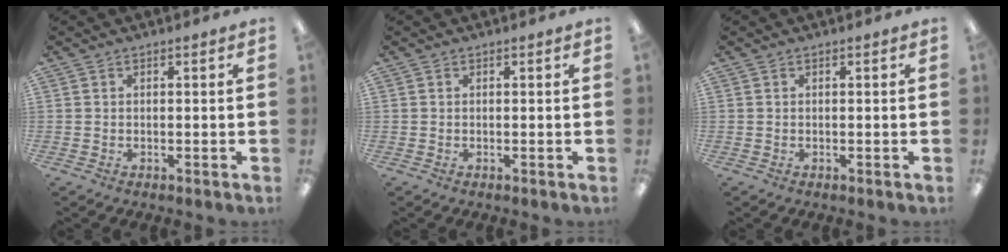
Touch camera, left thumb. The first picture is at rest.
{"total": 0.0}
{"total": 0.0}